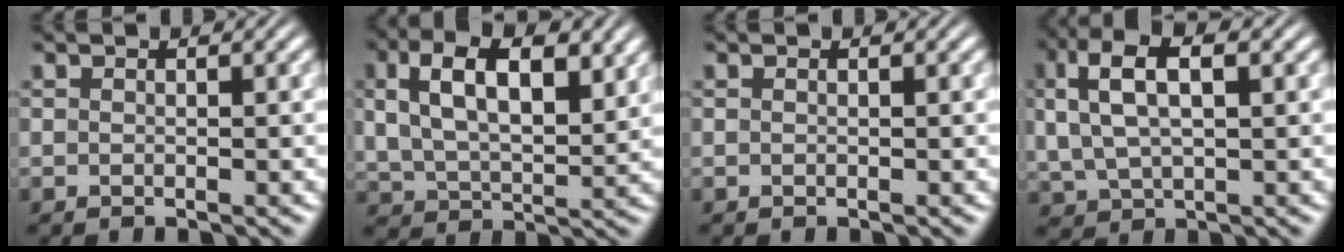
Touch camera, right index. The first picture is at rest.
{"total": 7.6, "force": [2.8, 4.8, 5.2], "torque": [-0.088, 0.011, 0.043]}
{"total": 0.0}
{"total": 7.0, "force": [2.5, 4.1, 5.1], "torque": [-0.105, 0.010, 0.048]}